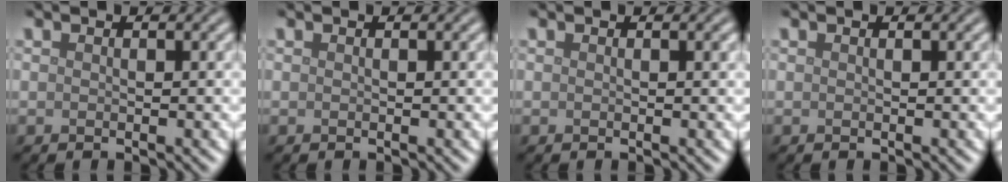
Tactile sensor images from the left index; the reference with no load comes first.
{"total": 0.0}
{"total": 0.0}
{"total": 0.0}